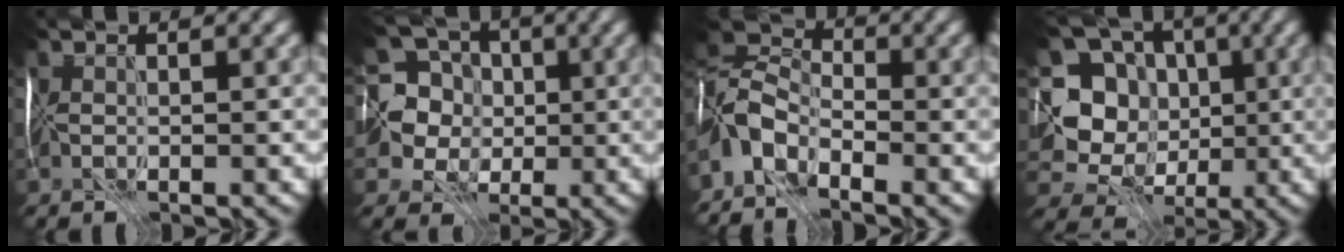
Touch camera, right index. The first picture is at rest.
{"total": 7.9, "force": [0.7, 7.6, 2.2], "torque": [-0.063, 0.030, -0.019]}
{"total": 4.6, "force": [-3.4, 2.2, 2.3], "torque": [-0.046, 0.011, -0.083]}
{"total": 8.0, "force": [0.7, 7.6, 2.3], "torque": [-0.050, 0.006, 0.005]}